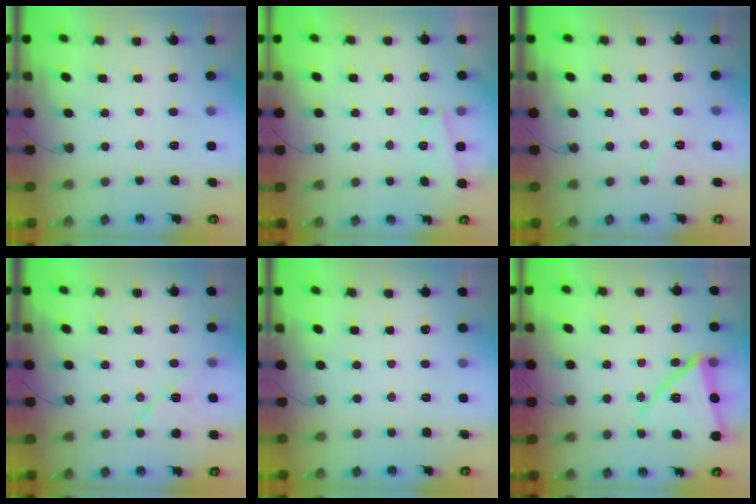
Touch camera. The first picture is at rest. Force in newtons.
{"total": 1.9, "press": 1.7, "slide": 0.7}
{"total": 5.3, "press": 4.6, "slide": 2.6}
{"total": 10.2, "press": 10.1, "slide": 0.9}
{"total": 0.0}
{"total": 13.4, "press": 13.3, "slide": 1.7}